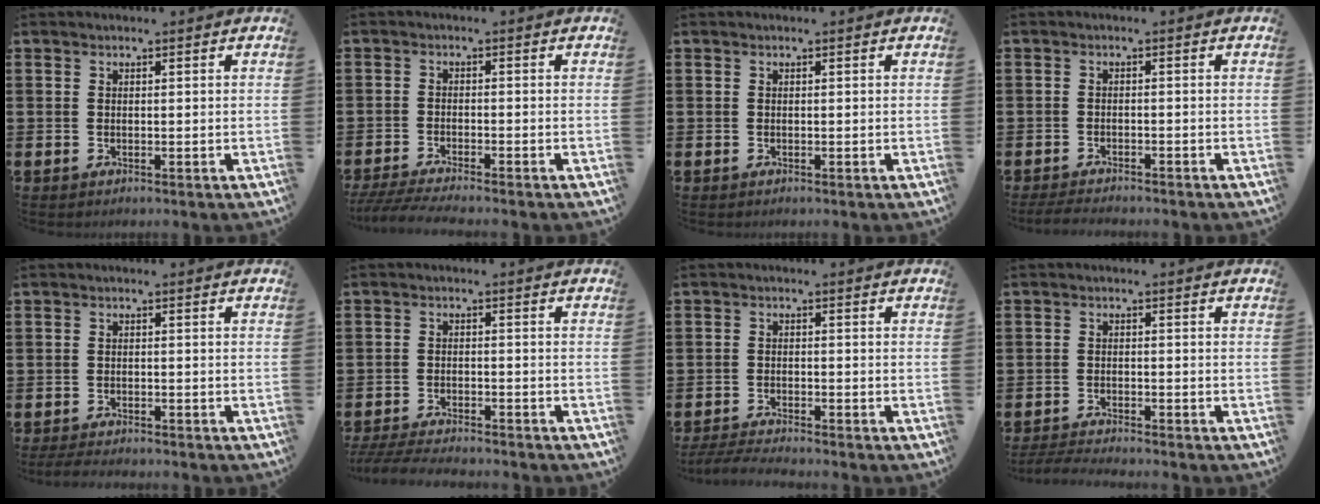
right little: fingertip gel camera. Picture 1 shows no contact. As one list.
[{"total": 2.6, "force": [-2.3, -0.1, 1.3], "torque": [-0.020, -0.002, -0.043]}, {"total": 0.0}, {"total": 1.7, "force": [-1.7, 0.1, 0.4], "torque": [-0.009, 0.003, -0.034]}, {"total": 1.6, "force": [-1.5, 0.1, 0.4], "torque": [-0.009, 0.004, -0.031]}, {"total": 3.3, "force": [-3.2, 0.1, 0.6], "torque": [-0.017, -0.002, -0.067]}, {"total": 2.4, "force": [-2.4, -0.1, 0.6], "torque": [-0.010, 0.003, -0.047]}, {"total": 2.1, "force": [-2.1, -0.1, 0.3], "torque": [-0.006, 0.002, -0.043]}]